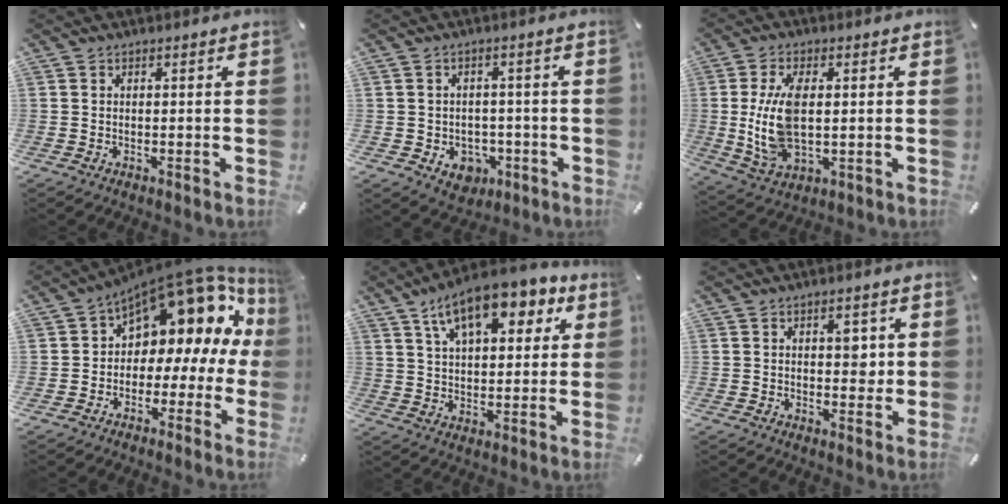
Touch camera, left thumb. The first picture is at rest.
{"total": 5.6, "force": [-1.5, 4.9, 2.3], "torque": [-0.033, 0.007, -0.025]}
{"total": 11.8, "force": [1.1, 5.7, 10.3], "torque": [-0.239, -0.013, 0.018]}
{"total": 13.2, "force": [8.1, 7.7, 6.9], "torque": [-0.093, -0.081, 0.134]}
{"total": 14.6, "force": [8.2, 6.9, 9.8], "torque": [-0.150, -0.023, 0.139]}
{"total": 4.3, "force": [1.1, 2.6, 3.3], "torque": [-0.028, -0.008, 0.008]}